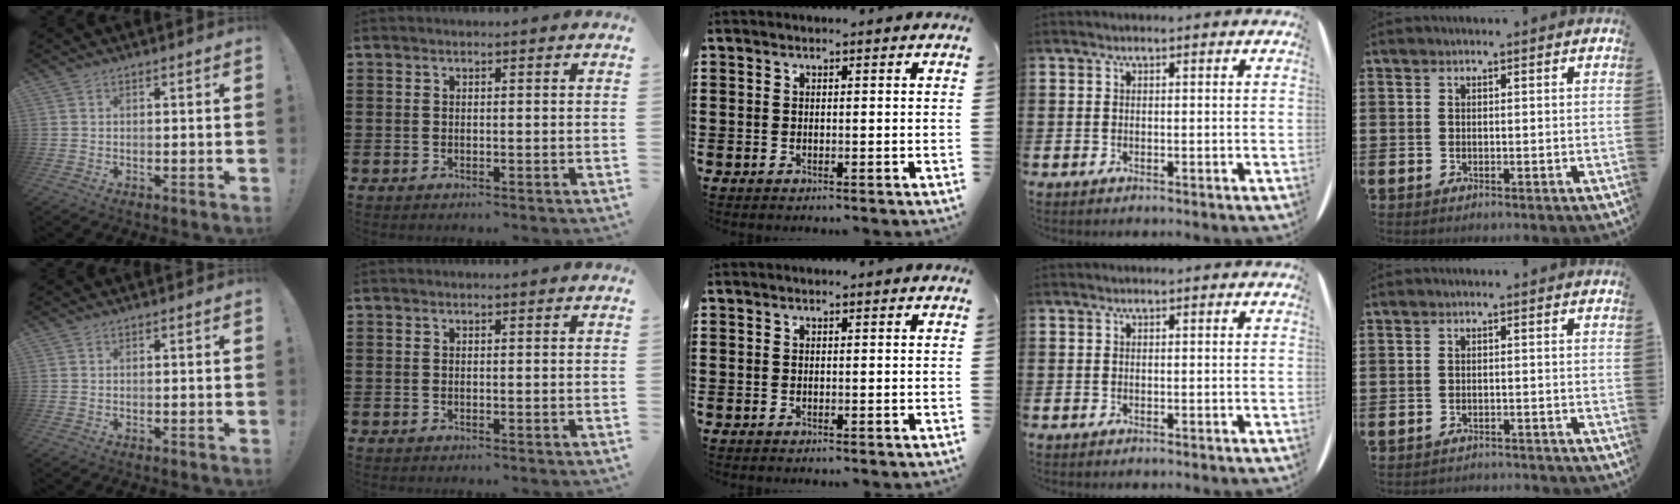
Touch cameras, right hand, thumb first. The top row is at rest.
{"little": {"total": 1.2, "force": [-1.2, 0.0, -0.1], "torque": [-0.003, 0.003, -0.025]}}